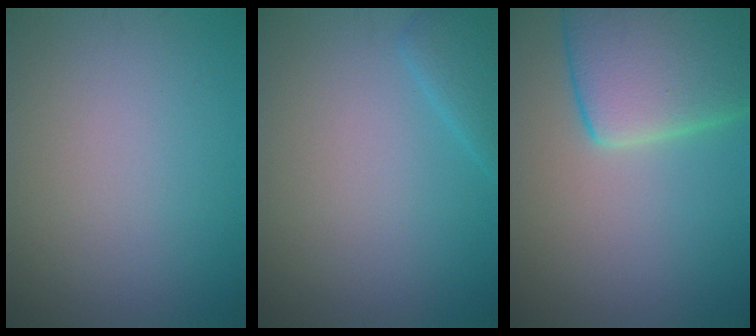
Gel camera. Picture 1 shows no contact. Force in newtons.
{"total": 2.0, "press": 2.0, "slide": 0.1}
{"total": 9.0, "press": 9.0, "slide": 0.9}